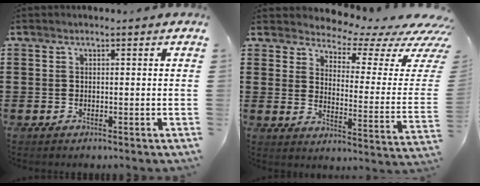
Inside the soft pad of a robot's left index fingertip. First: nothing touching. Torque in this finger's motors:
{"motor_torque": [2.14, 0.00, 0.28, 0.01]}